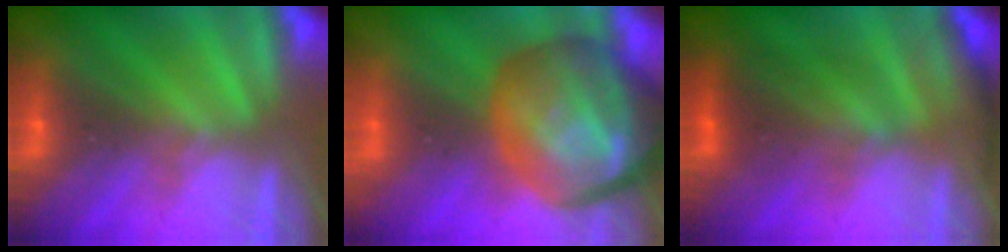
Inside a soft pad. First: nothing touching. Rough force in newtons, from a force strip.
{"total": 7.1}
{"total": 2.5}